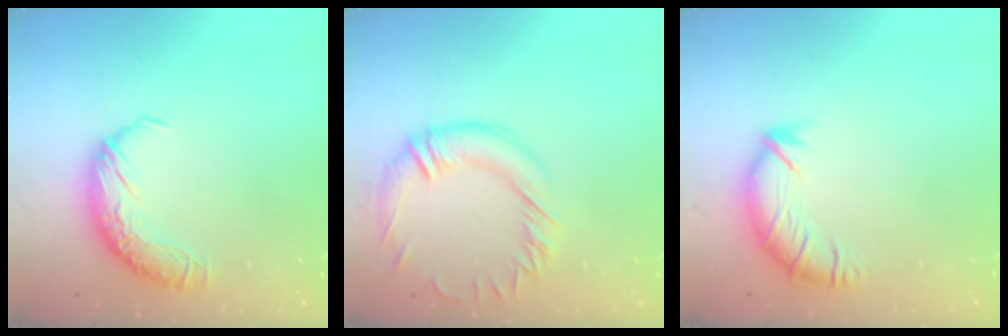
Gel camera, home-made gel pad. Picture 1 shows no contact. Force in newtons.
{"total": 2.3, "press": 2.0, "slide": 1.2}
{"total": 2.9, "press": 1.9, "slide": 2.2}